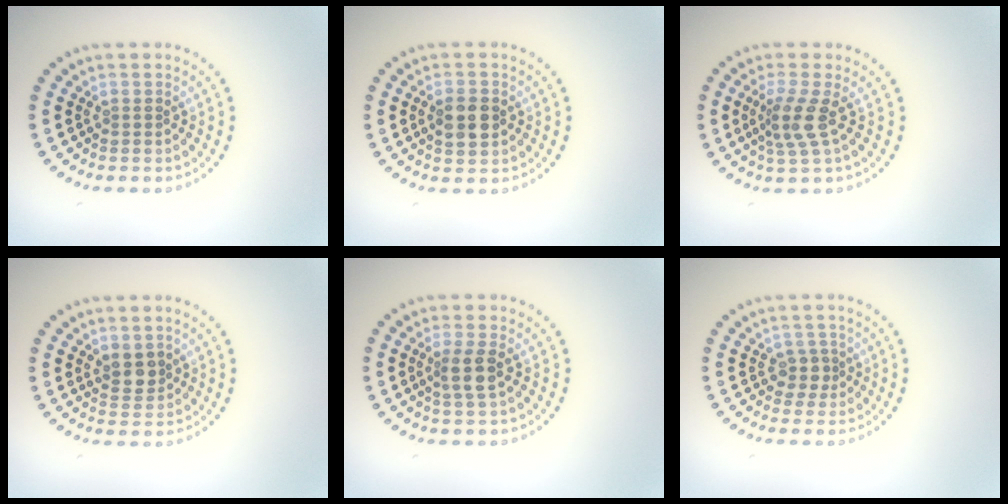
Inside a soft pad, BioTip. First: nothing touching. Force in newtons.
{"total": 3.1, "press": 3.1, "slide": 0.1}
{"total": 2.9, "press": 2.2, "slide": 1.8}
{"total": 2.0, "press": 1.9, "slide": 0.8}
{"total": 2.3, "press": 2.1, "slide": 1.1}
{"total": 1.8, "press": 1.4, "slide": 1.1}